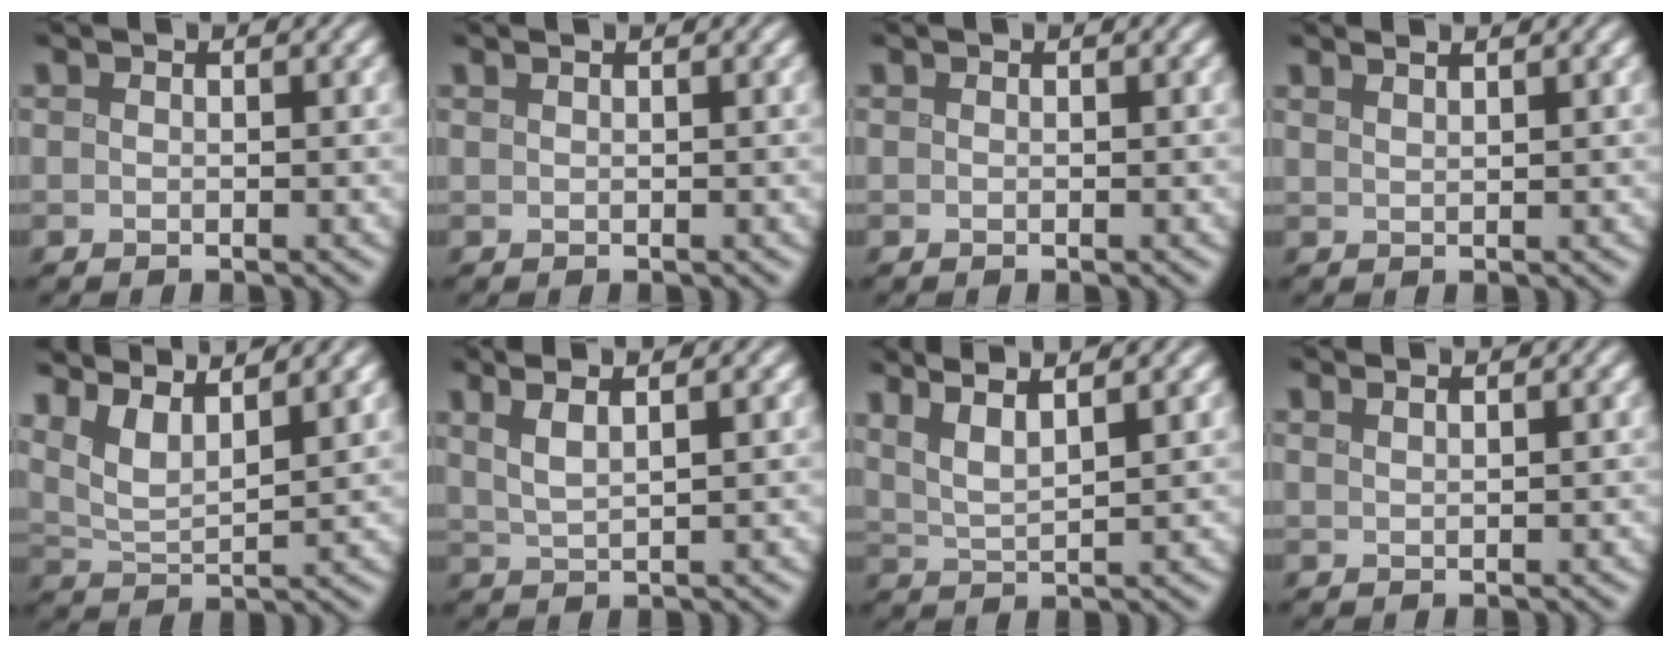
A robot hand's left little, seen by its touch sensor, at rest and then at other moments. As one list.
[{"total": 1.1, "force": [0.7, 0.5, 0.6], "torque": [0.003, 0.000, -0.004]}, {"total": 0.0}, {"total": 2.0, "force": [1.7, 0.6, 0.9], "torque": [0.011, 0.011, 0.004]}, {"total": 7.2, "force": [5.1, 2.5, 4.4], "torque": [-0.096, 0.023, 0.083]}, {"total": 2.7, "force": [1.3, 0.4, 2.3], "torque": [-0.047, 0.005, 0.032]}, {"total": 4.7, "force": [3.2, 0.9, 3.2], "torque": [-0.062, 0.016, 0.052]}, {"total": 1.5, "force": [1.3, 0.5, 0.7], "torque": [0.009, 0.006, 0.000]}]